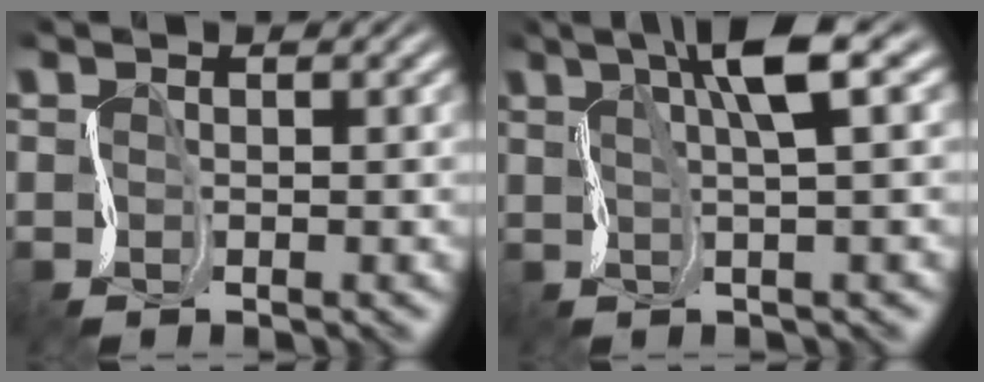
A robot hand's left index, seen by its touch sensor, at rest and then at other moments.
{"total": 4.5, "force": [2.3, 0.0, 3.9], "torque": [-0.060, 0.018, 0.037]}